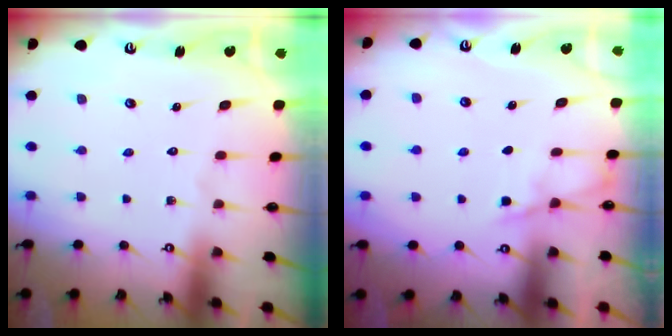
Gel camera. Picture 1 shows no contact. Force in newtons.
{"total": 4.0, "press": 4.0, "slide": 0.4}